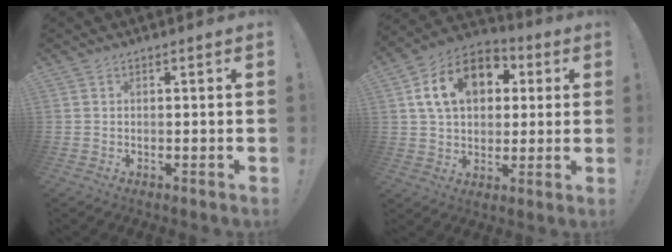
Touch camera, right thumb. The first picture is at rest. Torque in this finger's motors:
{"motor_torque": [1.75, 2.93, 1.00, 0.19, 0.47]}